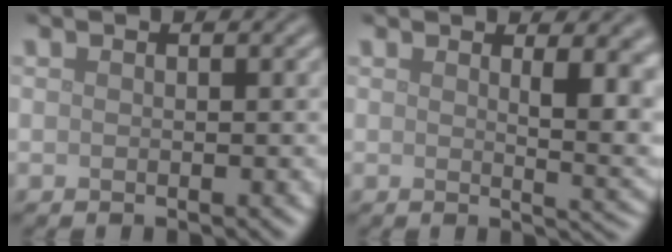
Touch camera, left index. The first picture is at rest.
{"total": 5.6, "force": [1.9, 2.2, 4.8], "torque": [-0.046, -0.007, 0.033]}